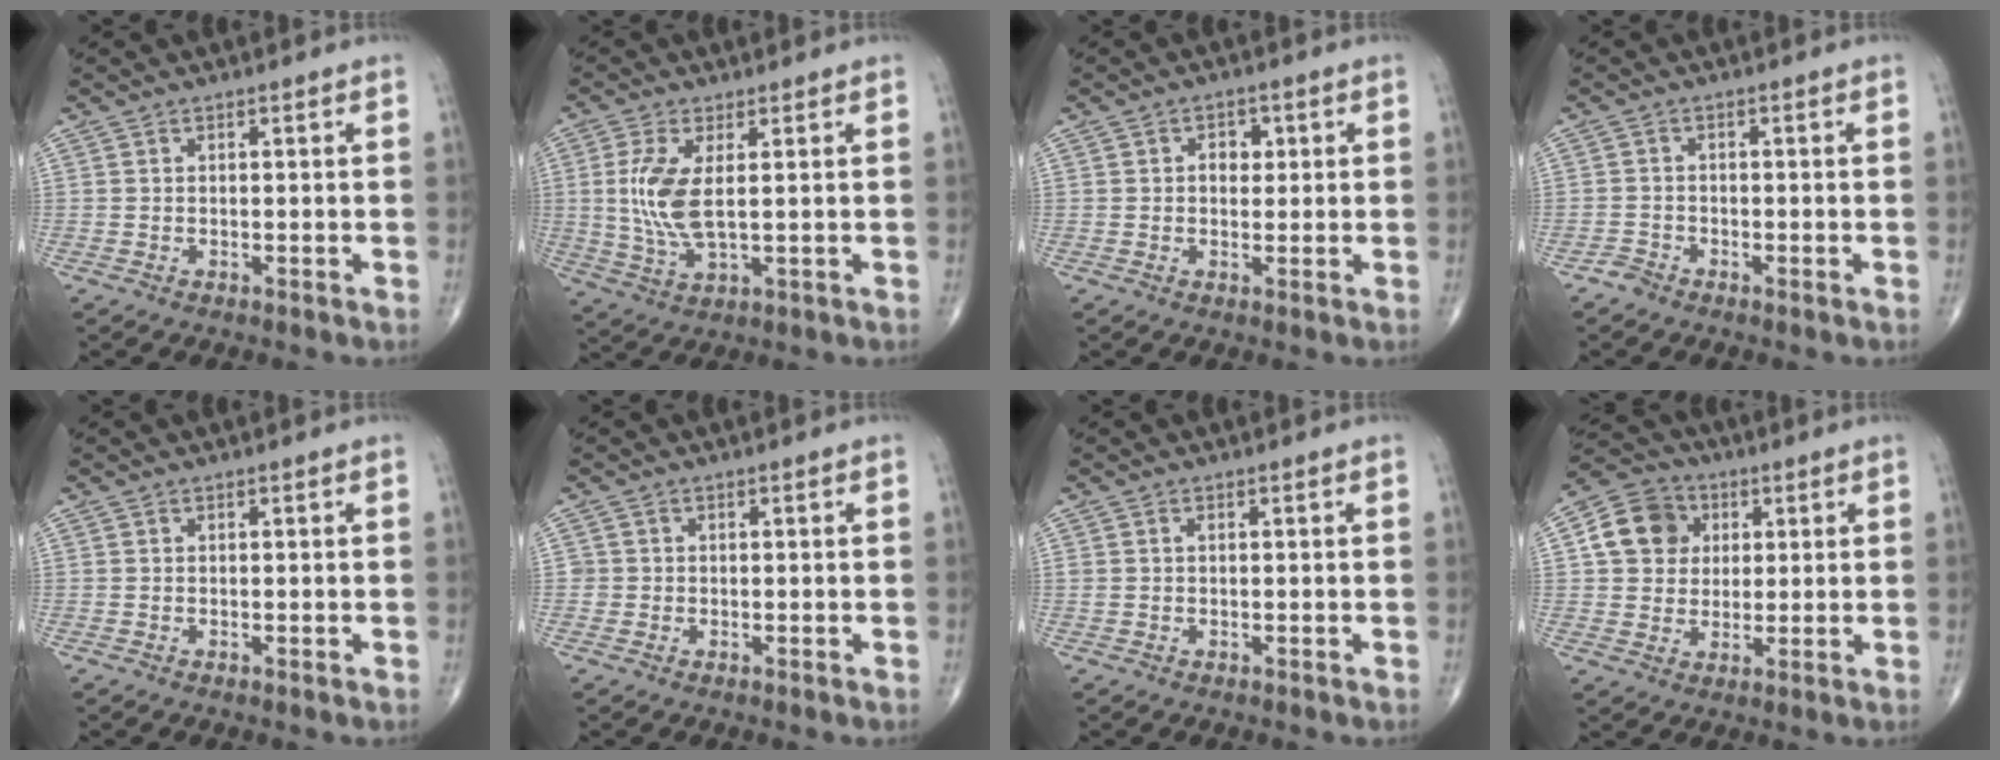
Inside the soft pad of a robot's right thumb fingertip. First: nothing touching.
{"total": 8.6, "force": [1.1, 3.3, 7.9], "torque": [-0.184, -0.012, 0.028]}
{"total": 3.1, "force": [0.6, 2.3, 1.9], "torque": [-0.010, 0.002, 0.005]}
{"total": 1.4, "force": [-1.2, 0.6, -0.1], "torque": [0.003, 0.000, -0.030]}
{"total": 0.0}
{"total": 1.2, "force": [-0.2, 1.1, -0.1], "torque": [0.009, 0.006, -0.007]}
{"total": 0.6, "force": [0.1, 0.3, 0.4], "torque": [-0.011, 0.003, 0.004]}
{"total": 10.4, "force": [2.4, 9.1, 4.5], "torque": [-0.058, 0.002, 0.032]}